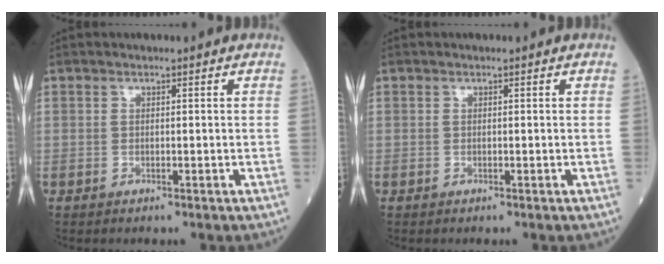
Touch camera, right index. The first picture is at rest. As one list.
[{"total": 0.0}]